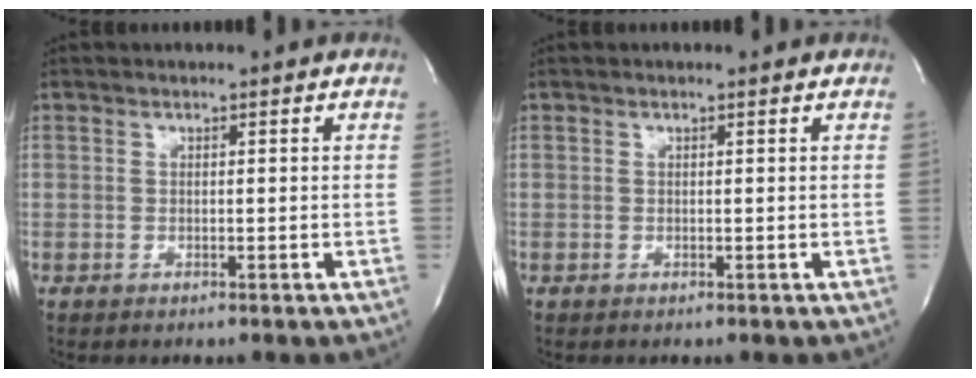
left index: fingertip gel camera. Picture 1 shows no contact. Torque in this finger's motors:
{"motor_torque": [-0.01, 0.01, 0.00, 0.00]}